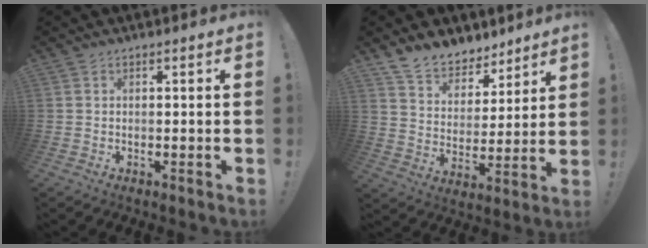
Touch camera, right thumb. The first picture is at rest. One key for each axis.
{"total": 11.4, "fx": 9.4, "fy": 5.9, "fz": 2.5, "tx": -0.057, "ty": -0.069, "tz": 0.182}